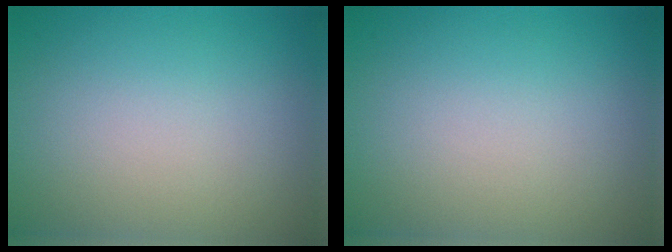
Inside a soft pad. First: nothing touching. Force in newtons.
{"total": 0.0}